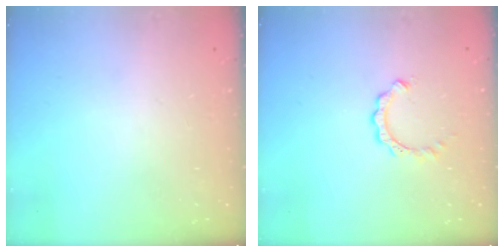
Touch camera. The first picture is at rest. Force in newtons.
{"total": 5.8, "press": 5.8, "slide": 0.5}